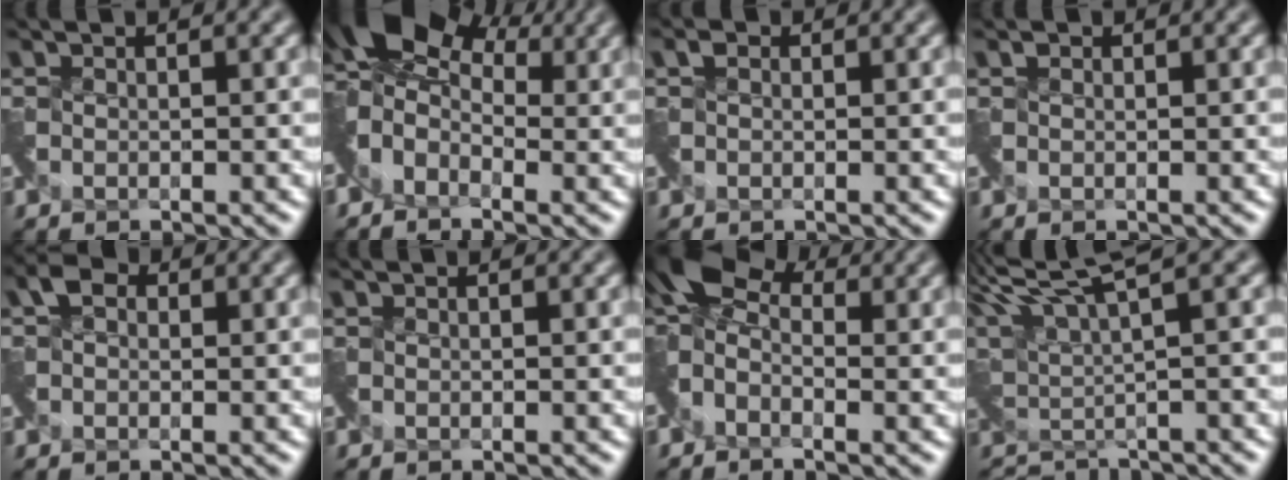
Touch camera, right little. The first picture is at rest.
{"total": 7.0, "force": [2.0, 4.7, 4.8], "torque": [-0.080, 0.017, 0.021]}
{"total": 1.2, "force": [-0.5, 0.0, -1.1], "torque": [0.021, 0.000, -0.002]}
{"total": 0.8, "force": [-0.1, -0.1, -0.8], "torque": [0.016, 0.004, 0.004]}
{"total": 1.3, "force": [-0.5, 1.0, -0.7], "torque": [0.017, 0.005, -0.011]}
{"total": 0.0}
{"total": 4.0, "force": [-0.1, 2.9, 2.7], "torque": [-0.054, 0.016, -0.020]}
{"total": 5.0, "force": [3.8, 0.7, 3.2], "torque": [-0.054, 0.004, 0.075]}